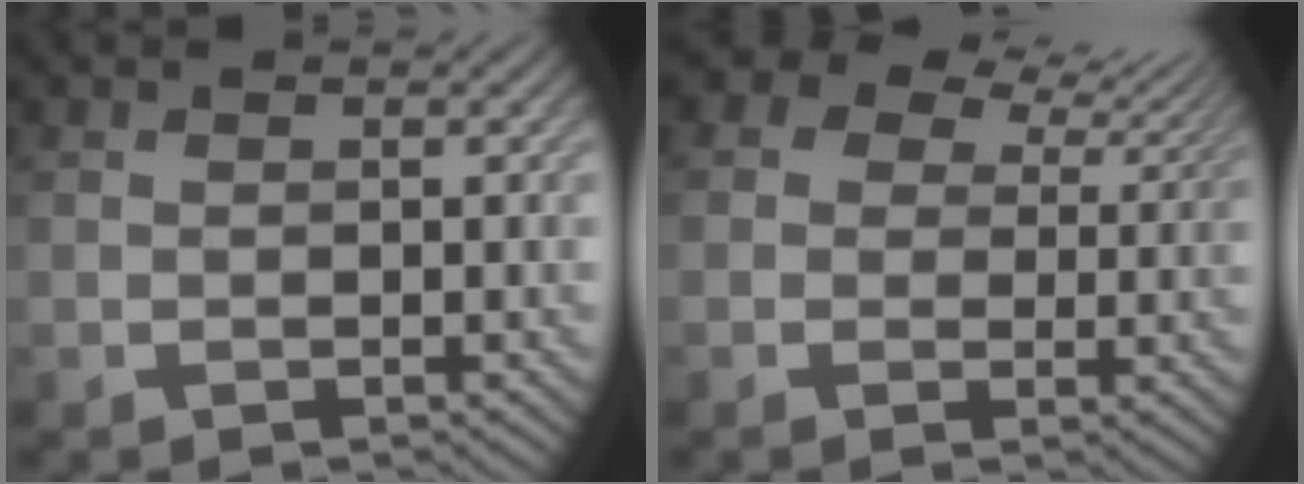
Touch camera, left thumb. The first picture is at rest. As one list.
[{"total": 7.5, "force": [4.1, 4.8, 4.1], "torque": [-0.080, 0.014, 0.049]}]